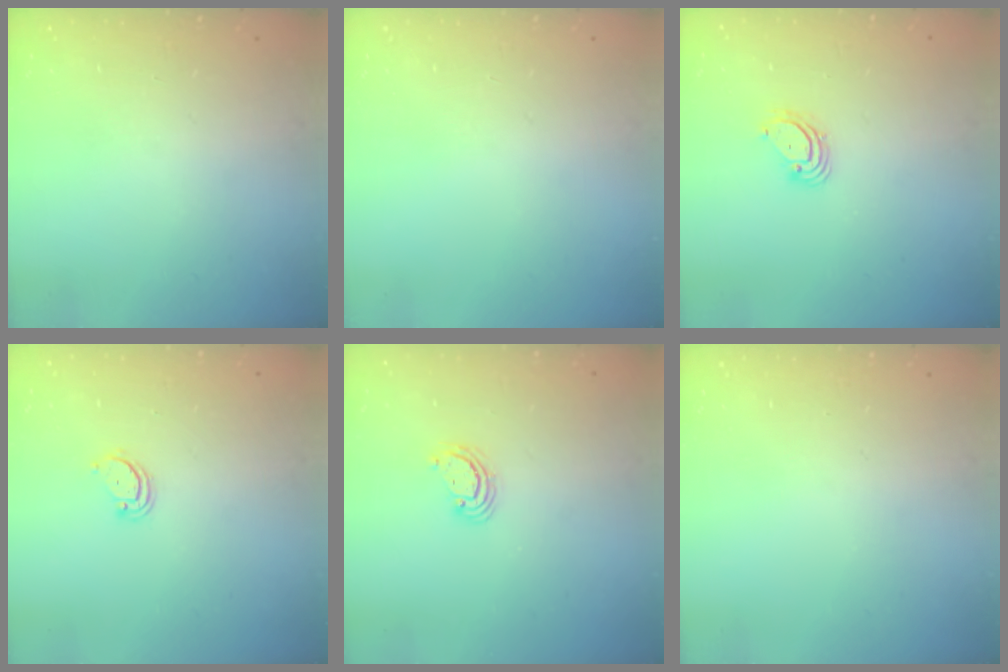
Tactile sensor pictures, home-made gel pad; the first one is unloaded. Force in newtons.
{"total": 0.0}
{"total": 3.9, "press": 3.9, "slide": 0.1}
{"total": 2.9, "press": 2.9, "slide": 0.2}
{"total": 3.2, "press": 3.1, "slide": 0.3}
{"total": 0.0}